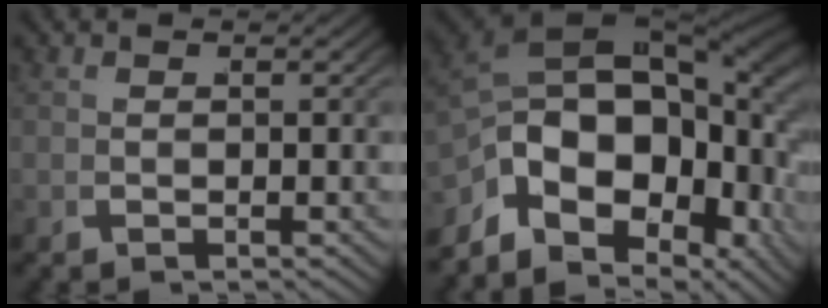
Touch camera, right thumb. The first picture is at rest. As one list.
[{"total": 18.0, "force": [-0.1, 11.3, 14.0], "torque": [-0.246, -0.032, 0.010]}]